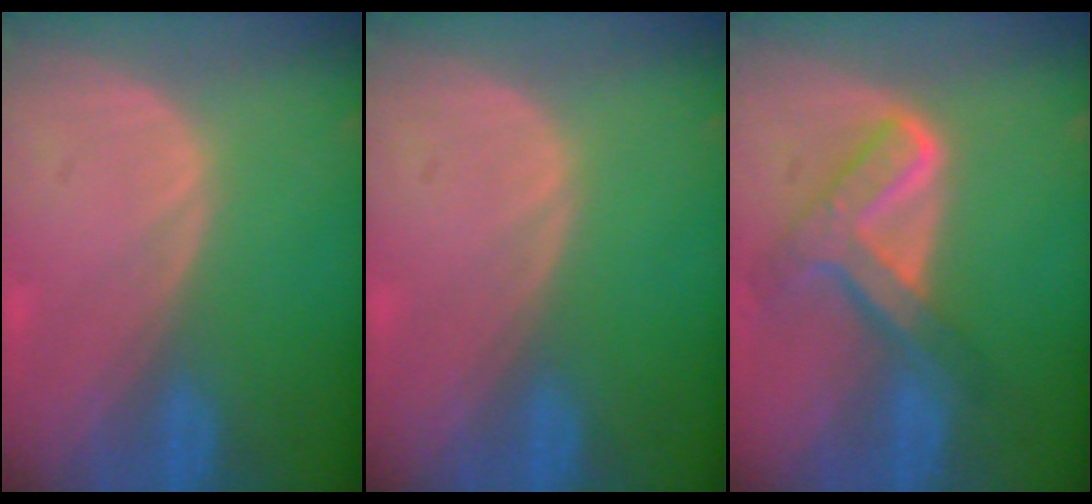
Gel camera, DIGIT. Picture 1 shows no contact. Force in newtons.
{"total": 0.0}
{"total": 7.7, "press": 6.5, "slide": 4.1}